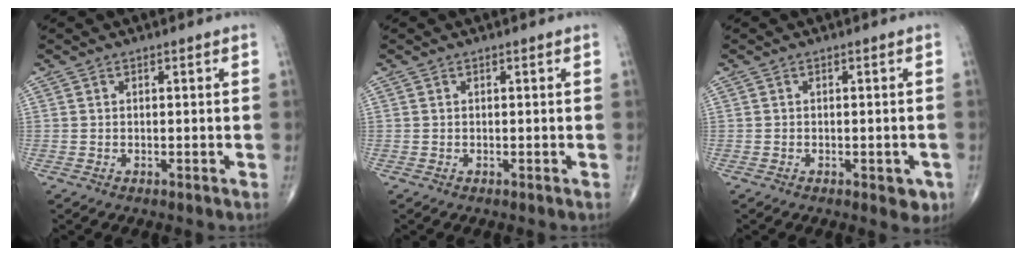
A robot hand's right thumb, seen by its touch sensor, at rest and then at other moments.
{"total": 0.0}
{"total": 3.2, "force": [-1.3, 1.6, 2.4], "torque": [-0.011, 0.003, -0.011]}